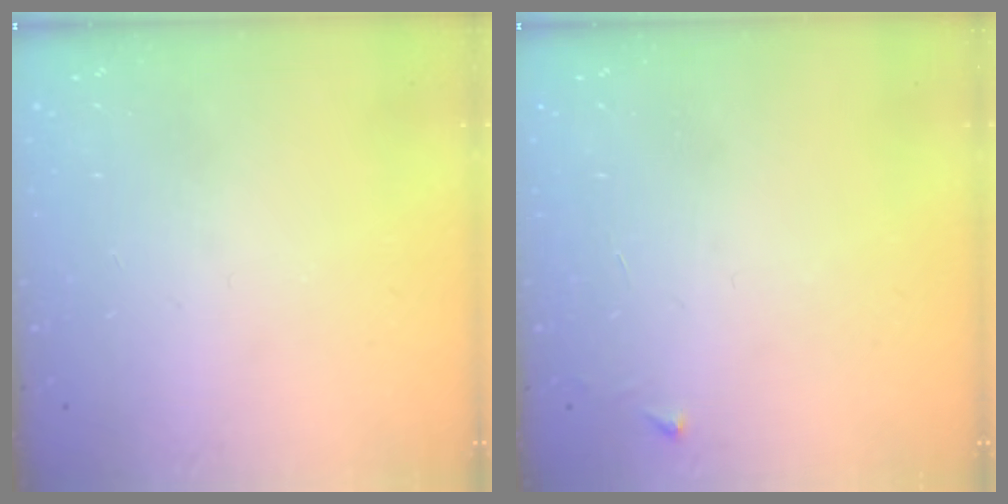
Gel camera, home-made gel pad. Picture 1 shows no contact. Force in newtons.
{"total": 2.6, "press": 2.6, "slide": 0.3}